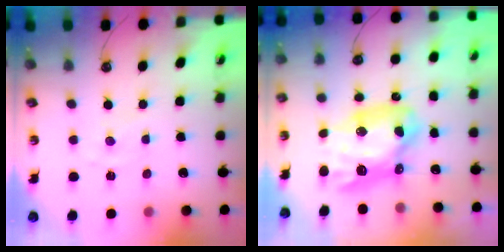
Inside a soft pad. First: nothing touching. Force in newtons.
{"total": 15.1, "press": 15.0, "slide": 2.1}